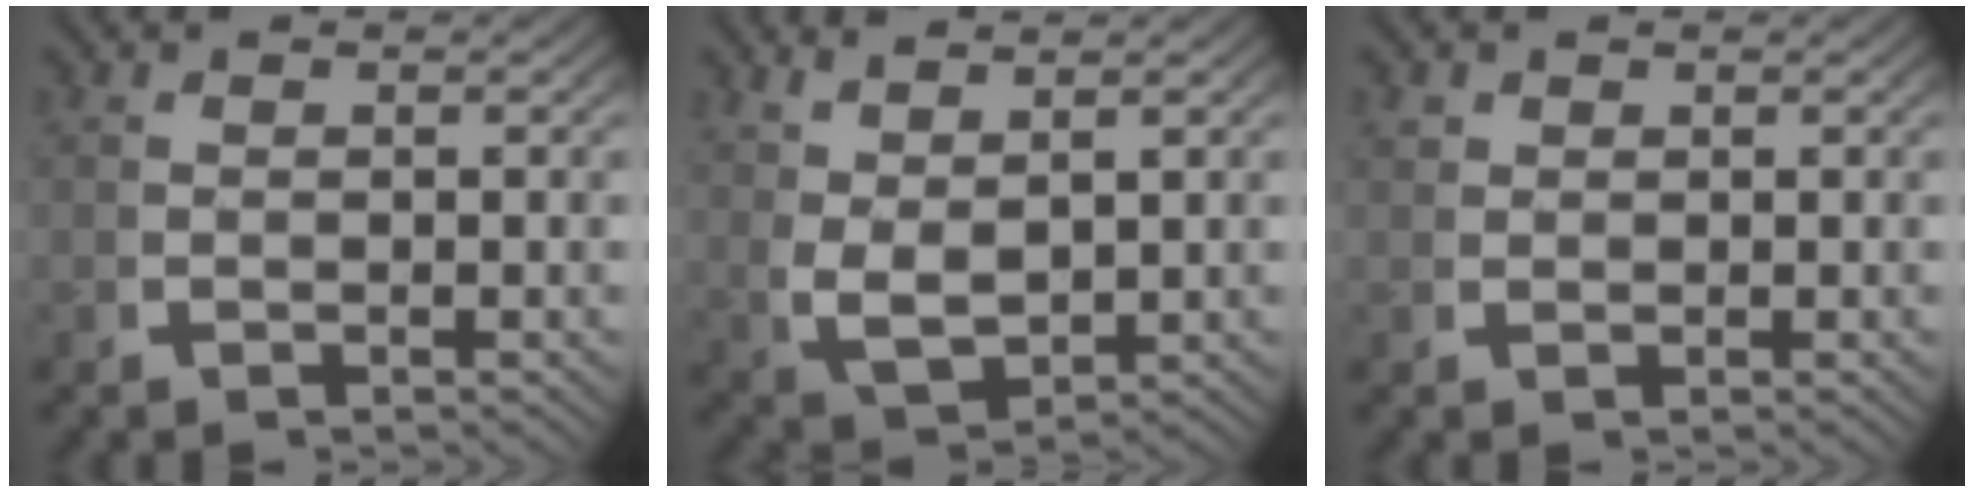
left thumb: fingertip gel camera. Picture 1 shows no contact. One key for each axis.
{"total": 4.7, "fx": 1.0, "fy": 3.0, "fz": 3.5, "tx": -0.086, "ty": -0.022, "tz": 0.038}
{"total": 1.0, "fx": 0.7, "fy": 0.6, "fz": 0.3, "tx": -0.005, "ty": -0.002, "tz": 0.019}